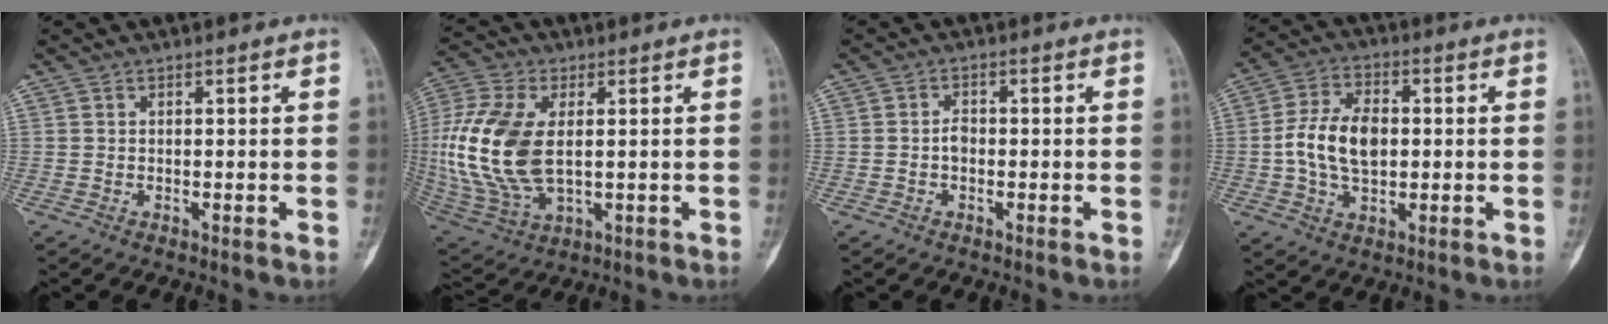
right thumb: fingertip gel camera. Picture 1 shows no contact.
{"total": 18.5, "force": [1.2, 10.4, 15.3], "torque": [-0.346, -0.010, 0.032]}
{"total": 2.0, "force": [-0.4, 1.4, 1.5], "torque": [-0.019, 0.006, -0.010]}
{"total": 11.2, "force": [-0.1, 7.0, 8.8], "torque": [-0.155, 0.013, -0.003]}